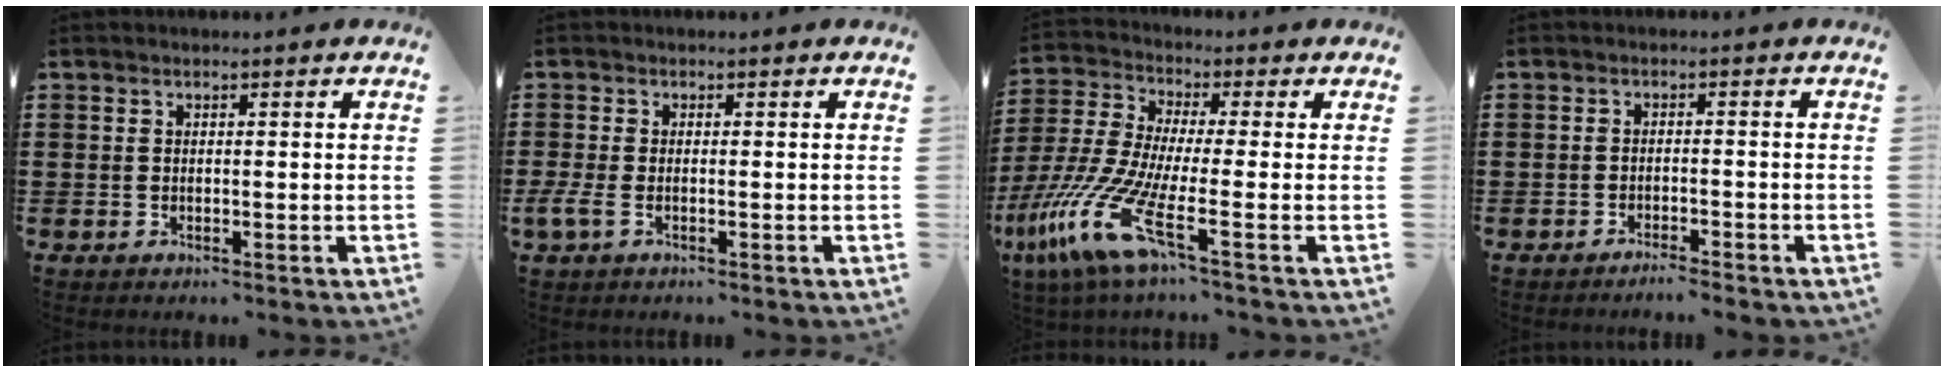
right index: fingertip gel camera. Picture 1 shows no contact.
{"total": 1.8, "force": [-0.8, 0.9, 1.4], "torque": [-0.041, -0.006, -0.018]}
{"total": 13.3, "force": [-5.8, 2.3, 11.7], "torque": [-0.284, -0.016, -0.117]}
{"total": 1.9, "force": [-1.8, -0.2, 0.6], "torque": [-0.012, 0.001, -0.036]}